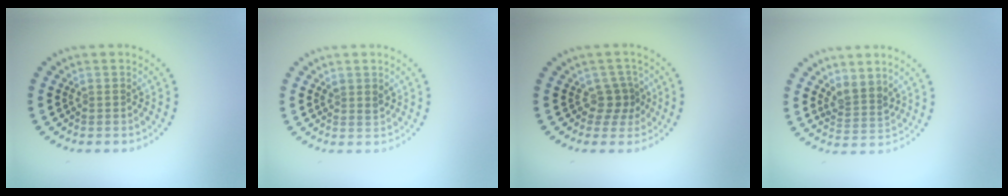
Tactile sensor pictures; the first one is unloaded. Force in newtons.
{"total": 1.0, "press": 0.9, "slide": 0.5}
{"total": 2.0, "press": 1.5, "slide": 1.3}
{"total": 2.5, "press": 1.9, "slide": 1.6}